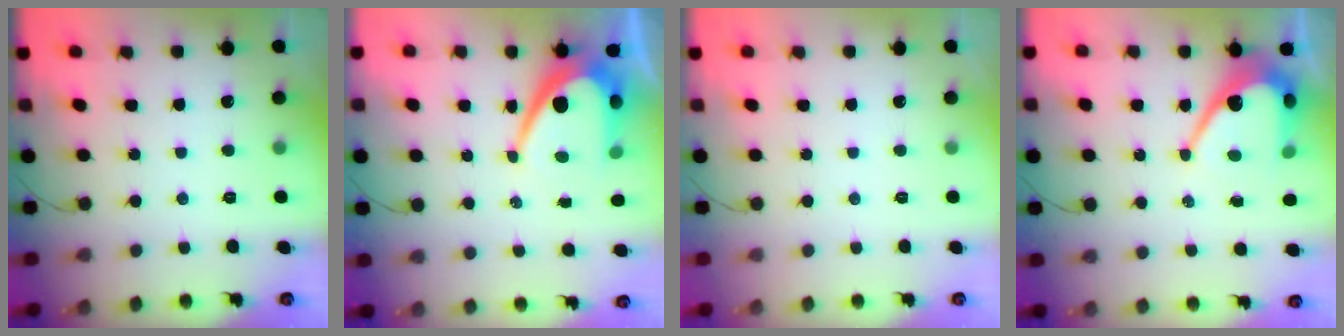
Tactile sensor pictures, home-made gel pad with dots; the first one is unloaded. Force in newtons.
{"total": 11.8, "press": 11.8, "slide": 0.8}
{"total": 0.0}
{"total": 10.2, "press": 10.1, "slide": 0.9}